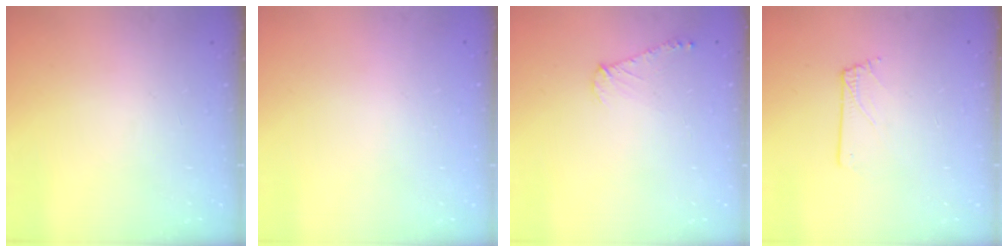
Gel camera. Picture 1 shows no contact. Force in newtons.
{"total": 0.0}
{"total": 4.8, "press": 4.7, "slide": 0.7}
{"total": 0.9, "press": 0.9, "slide": 0.0}